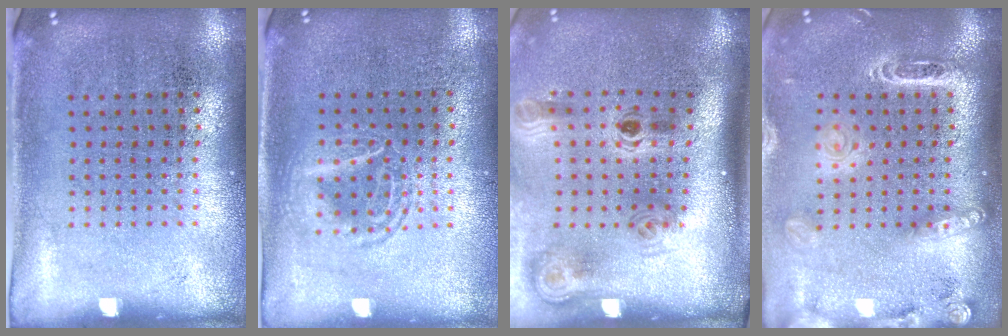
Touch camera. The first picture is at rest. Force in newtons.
{"total": 1.3, "press": 1.2, "slide": 0.2}
{"total": 2.2, "press": 1.5, "slide": 1.6}
{"total": 2.3, "press": 1.9, "slide": 1.3}